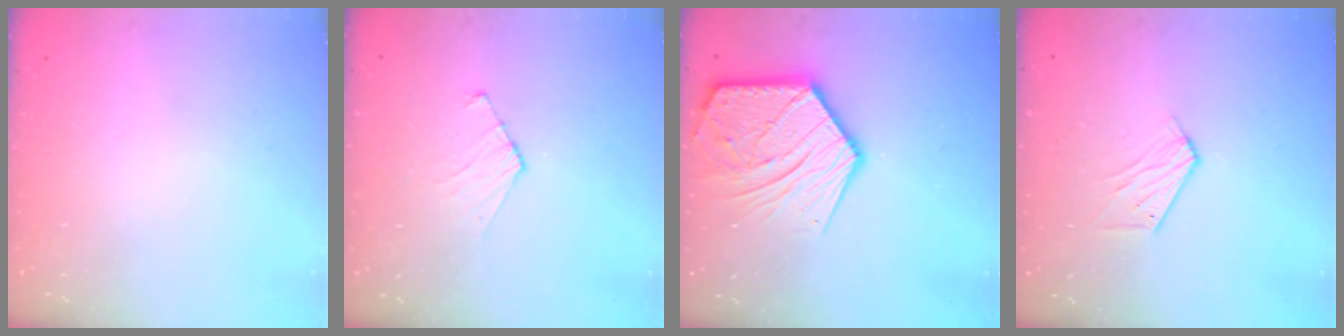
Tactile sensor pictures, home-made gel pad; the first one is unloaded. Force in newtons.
{"total": 4.4, "press": 4.4, "slide": 0.4}
{"total": 17.2, "press": 17.2, "slide": 1.4}
{"total": 5.3, "press": 5.3, "slide": 0.4}